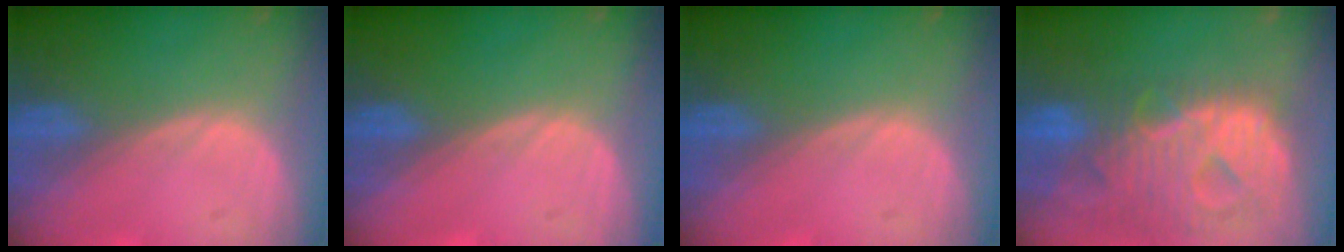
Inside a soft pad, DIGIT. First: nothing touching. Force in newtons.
{"total": 0.0}
{"total": 0.0}
{"total": 13.0, "press": 11.0, "slide": 6.8}